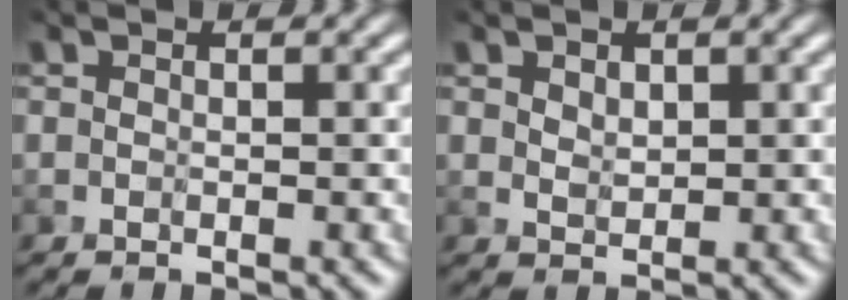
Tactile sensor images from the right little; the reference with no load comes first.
{"total": 2.0, "force": [1.6, 0.9, 0.8], "torque": [-0.020, 0.001, 0.034]}